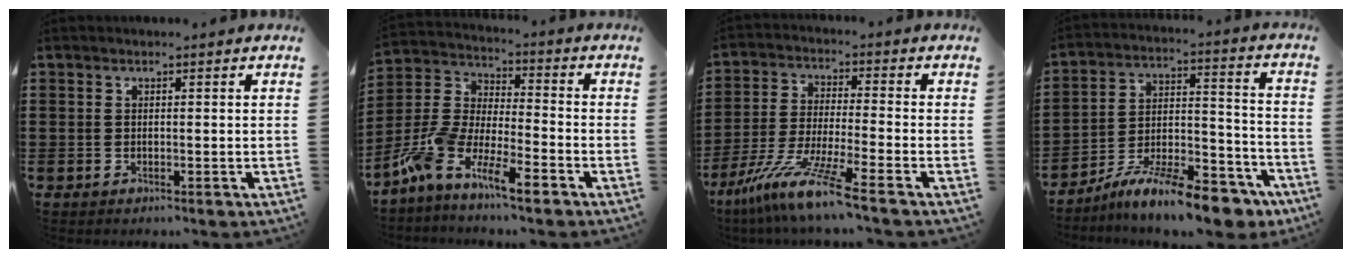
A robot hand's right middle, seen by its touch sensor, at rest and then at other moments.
{"total": 9.5, "force": [-7.2, 2.3, 5.8], "torque": [-0.146, -0.005, -0.150]}
{"total": 9.6, "force": [-7.5, -0.4, 6.0], "torque": [-0.133, -0.011, -0.153]}
{"total": 13.0, "force": [-10.8, 2.3, 6.9], "torque": [-0.108, 0.038, -0.198]}